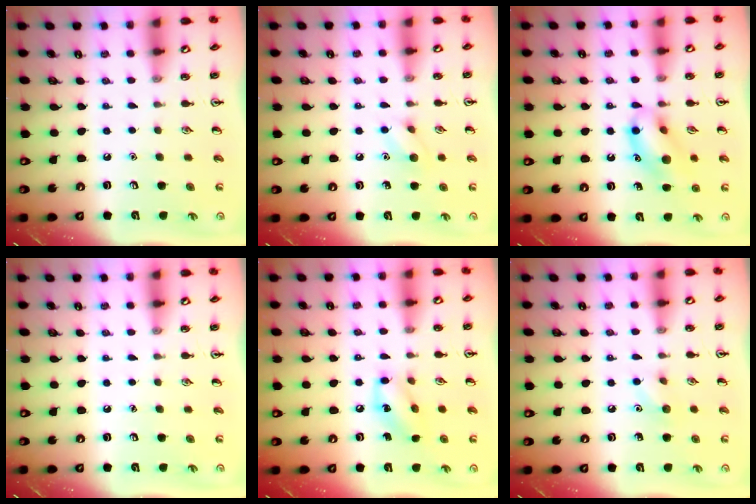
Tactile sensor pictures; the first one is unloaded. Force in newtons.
{"total": 6.4, "press": 6.3, "slide": 1.4}
{"total": 13.1, "press": 13.1, "slide": 1.1}
{"total": 0.0}
{"total": 9.1, "press": 9.1, "slide": 0.8}
{"total": 5.9, "press": 5.6, "slide": 1.6}